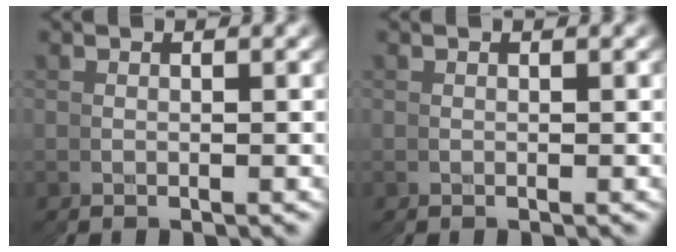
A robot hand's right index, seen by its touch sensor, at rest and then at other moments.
{"total": 0.0}